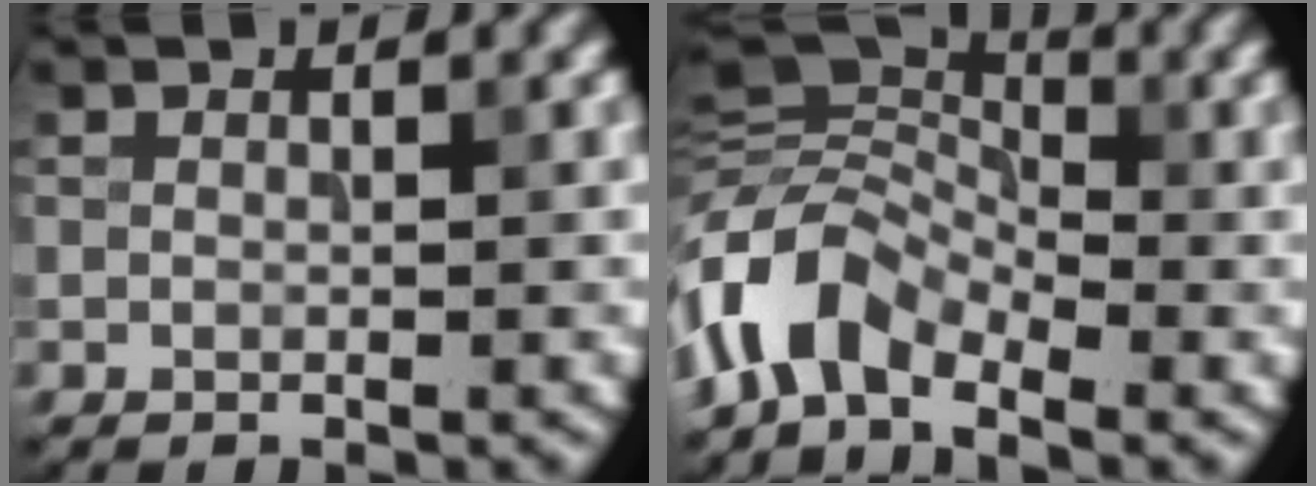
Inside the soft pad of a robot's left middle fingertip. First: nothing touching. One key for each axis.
{"total": 6.3, "fx": -3.3, "fy": 3.6, "fz": 3.9, "tx": -0.071, "ty": 0.007, "tz": -0.081}